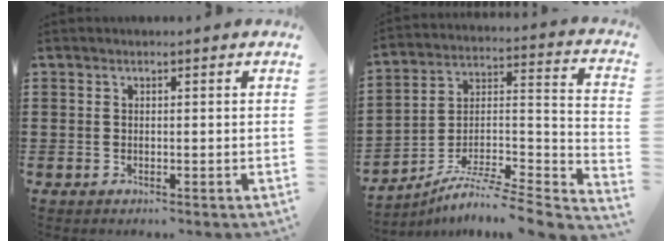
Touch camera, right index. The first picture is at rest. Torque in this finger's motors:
{"motor_torque": [-0.90, 1.02, -1.05, -0.21]}